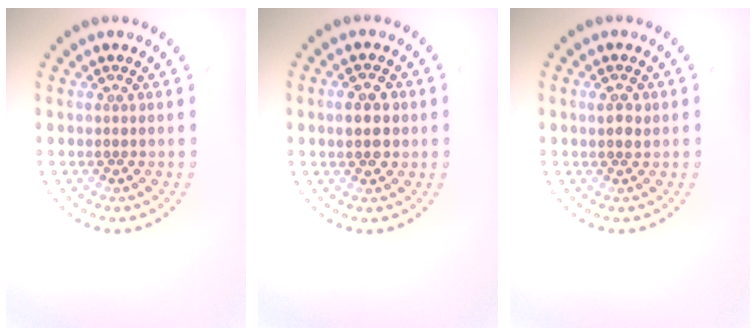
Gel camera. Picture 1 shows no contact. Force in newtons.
{"total": 3.0, "press": 3.0, "slide": 0.1}
{"total": 1.5, "press": 1.5, "slide": 0.3}